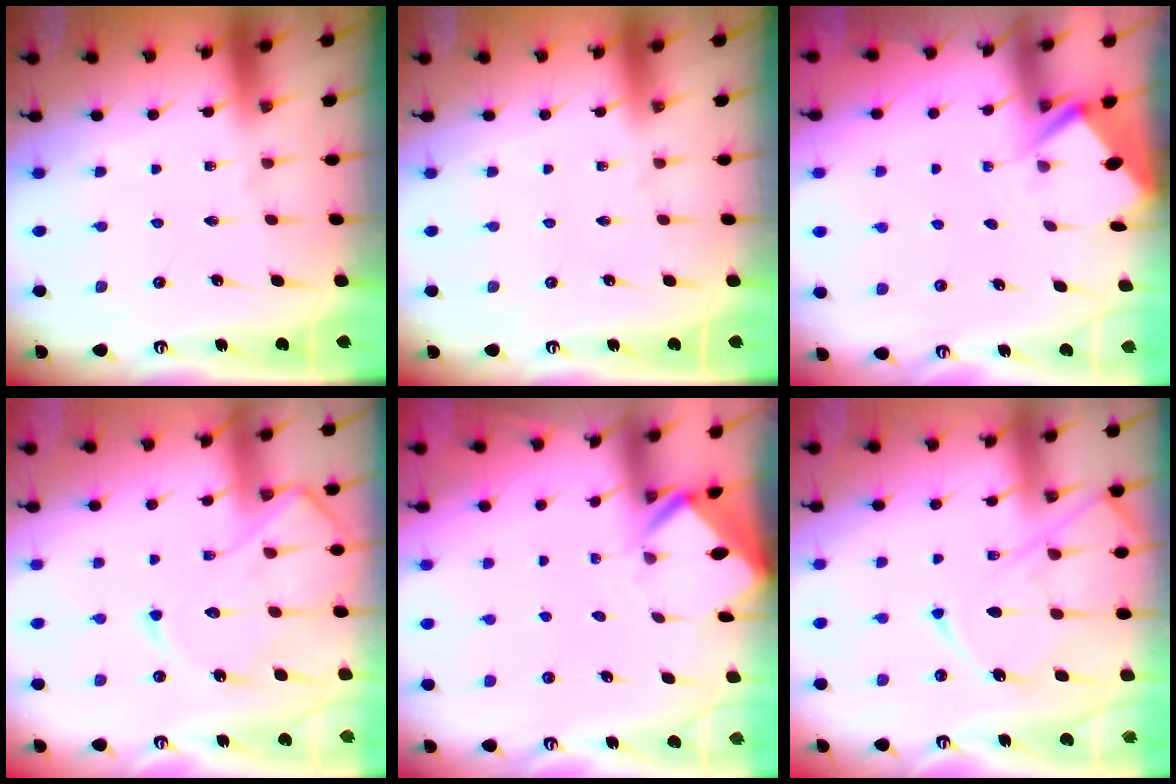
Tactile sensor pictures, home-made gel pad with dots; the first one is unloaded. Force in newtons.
{"total": 0.0}
{"total": 2.8, "press": 2.8, "slide": 0.3}
{"total": 12.8, "press": 12.8, "slide": 1.2}
{"total": 2.8, "press": 2.8, "slide": 0.2}
{"total": 13.5, "press": 13.5, "slide": 1.3}